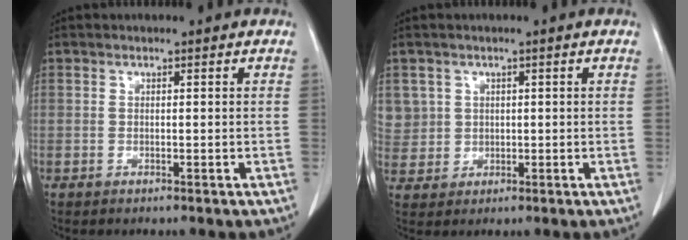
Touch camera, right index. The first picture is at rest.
{"total": 4.9, "force": [1.7, 4.6, -0.1], "torque": [0.013, 0.009, 0.044]}